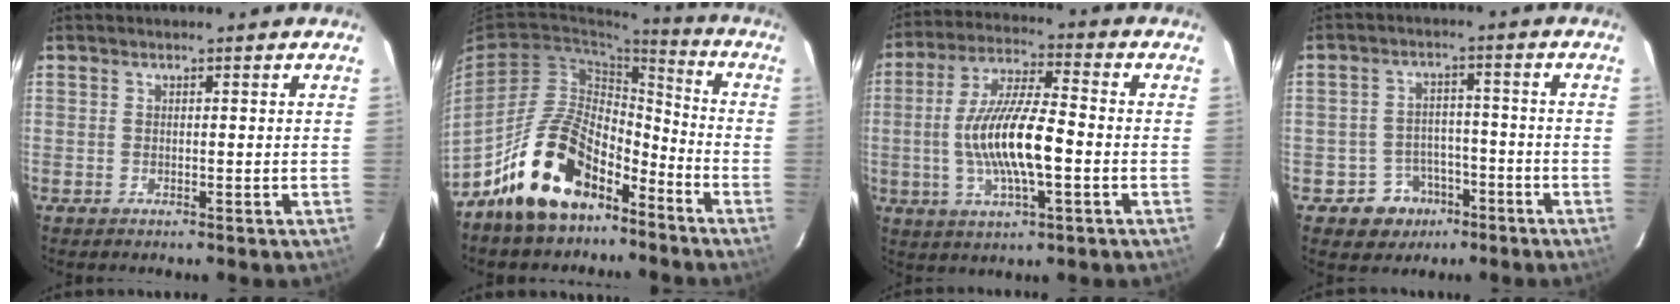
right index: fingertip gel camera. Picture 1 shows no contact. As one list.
[{"total": 17.0, "force": [-11.3, 8.8, 9.1], "torque": [-0.174, 0.033, -0.183]}, {"total": 13.9, "force": [-2.4, 3.4, 13.2], "torque": [-0.261, 0.000, -0.044]}, {"total": 7.1, "force": [-4.1, 5.7, 0.8], "torque": [-0.028, 0.028, -0.052]}]